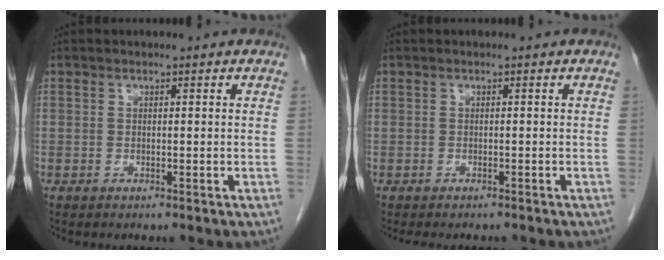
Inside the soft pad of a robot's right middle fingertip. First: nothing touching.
{"total": 5.2, "force": [-4.5, 1.4, 2.1], "torque": [-0.023, -0.006, -0.059]}